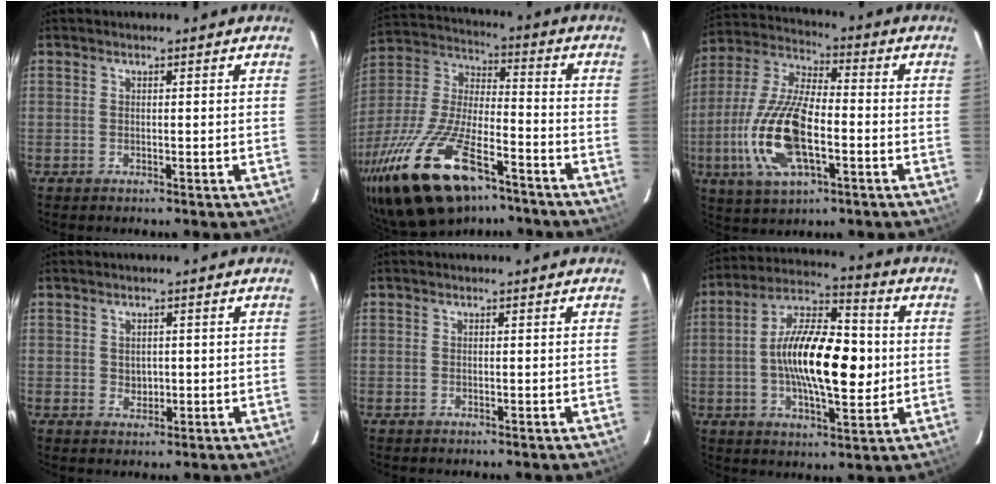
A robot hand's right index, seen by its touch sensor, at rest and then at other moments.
{"total": 25.4, "force": [-16.1, 9.8, 17.0], "torque": [-0.353, -0.034, -0.281]}
{"total": 17.7, "force": [-4.9, 7.2, 15.4], "torque": [-0.334, -0.008, -0.093]}
{"total": 2.3, "force": [0.1, 2.0, 1.1], "torque": [-0.016, 0.002, 0.005]}
{"total": 0.0}
{"total": 17.4, "force": [-0.5, 6.8, 16.0], "torque": [-0.285, 0.016, -0.015]}